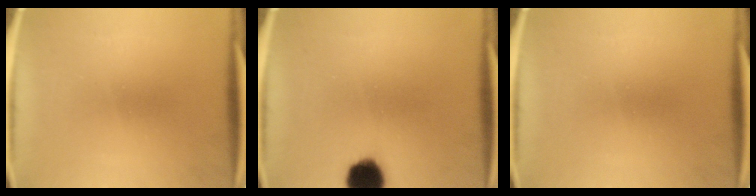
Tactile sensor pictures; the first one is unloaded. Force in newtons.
{"total": 9.3}
{"total": 0.0}